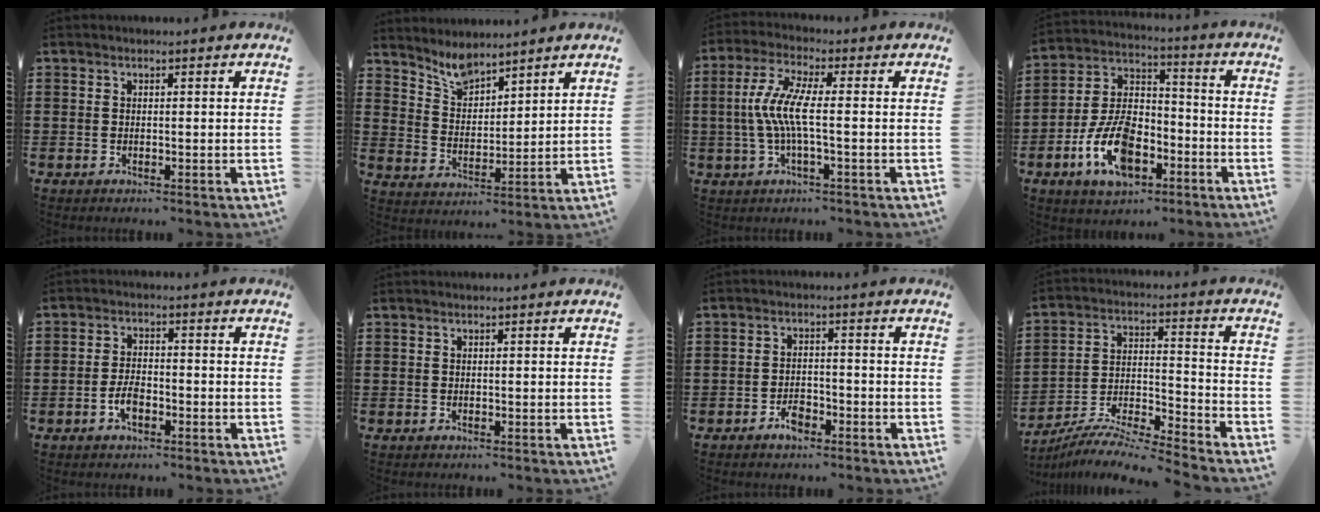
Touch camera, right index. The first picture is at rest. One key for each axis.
{"total": 5.4, "fx": 4.9, "fy": 1.5, "fz": 1.4, "tx": -0.045, "ty": -0.014, "tz": 0.092}
{"total": 7.4, "fx": -0.8, "fy": 1.1, "fz": 7.3, "tx": -0.174, "ty": -0.018, "tz": -0.029}
{"total": 11.4, "fx": -5.3, "fy": 6.4, "fz": 7.9, "tx": -0.182, "ty": 0.007, "tz": -0.099}
{"total": 3.6, "fx": -1.7, "fy": 1.8, "fz": 2.6, "tx": -0.069, "ty": -0.004, "tz": -0.037}
{"total": 0.0}
{"total": 3.2, "fx": -2.1, "fy": 1.6, "fz": 1.9, "tx": -0.033, "ty": 0.005, "tz": -0.041}
{"total": 7.3, "fx": -7.1, "fy": -0.2, "fz": 1.9, "tx": -0.039, "ty": -0.006, "tz": -0.144}